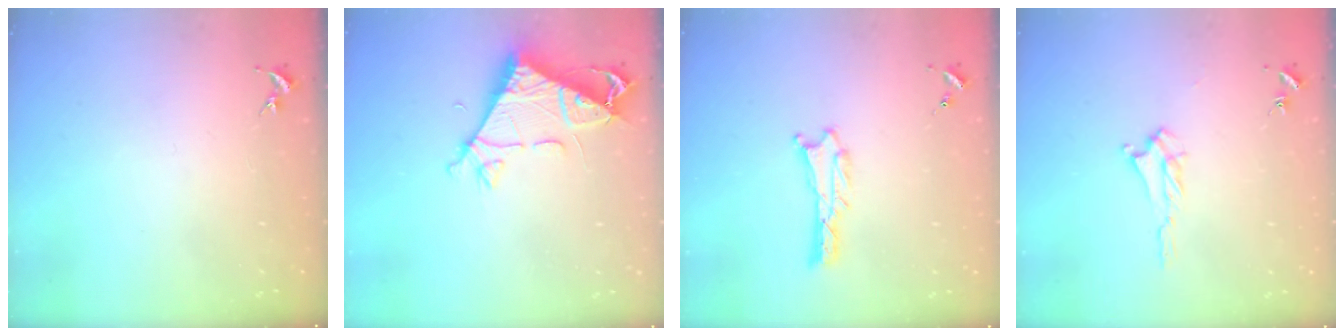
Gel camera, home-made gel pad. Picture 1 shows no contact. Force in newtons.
{"total": 7.5, "press": 7.5, "slide": 0.7}
{"total": 0.8, "press": 0.8, "slide": 0.1}
{"total": 2.4, "press": 2.4, "slide": 0.5}